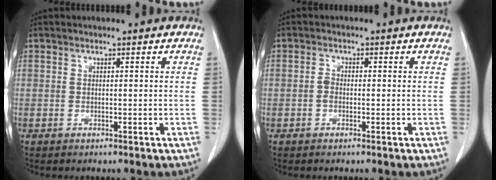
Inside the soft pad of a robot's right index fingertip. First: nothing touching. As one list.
[{"total": 1.7, "force": [-0.4, 1.3, 1.1], "torque": [-0.021, 0.008, -0.010]}]